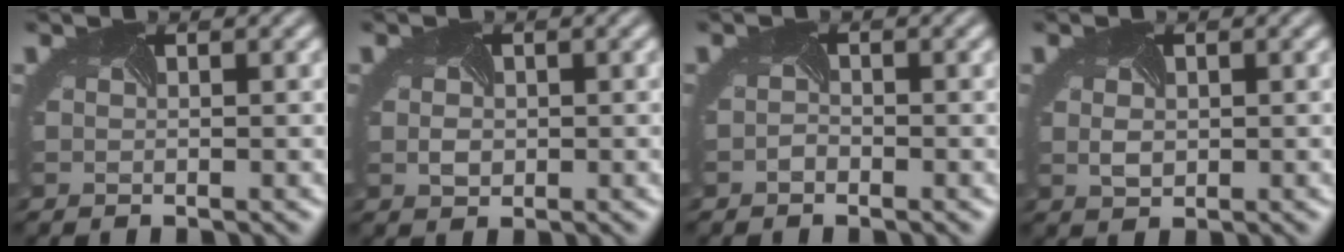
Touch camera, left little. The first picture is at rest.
{"total": 1.5, "force": [-0.2, 1.3, 0.7], "torque": [-0.016, -0.003, 0.002]}
{"total": 0.8, "force": [-0.8, 0.2, 0.0], "torque": [-0.008, -0.004, -0.013]}
{"total": 1.4, "force": [0.0, 1.2, 0.8], "torque": [-0.021, -0.003, 0.006]}